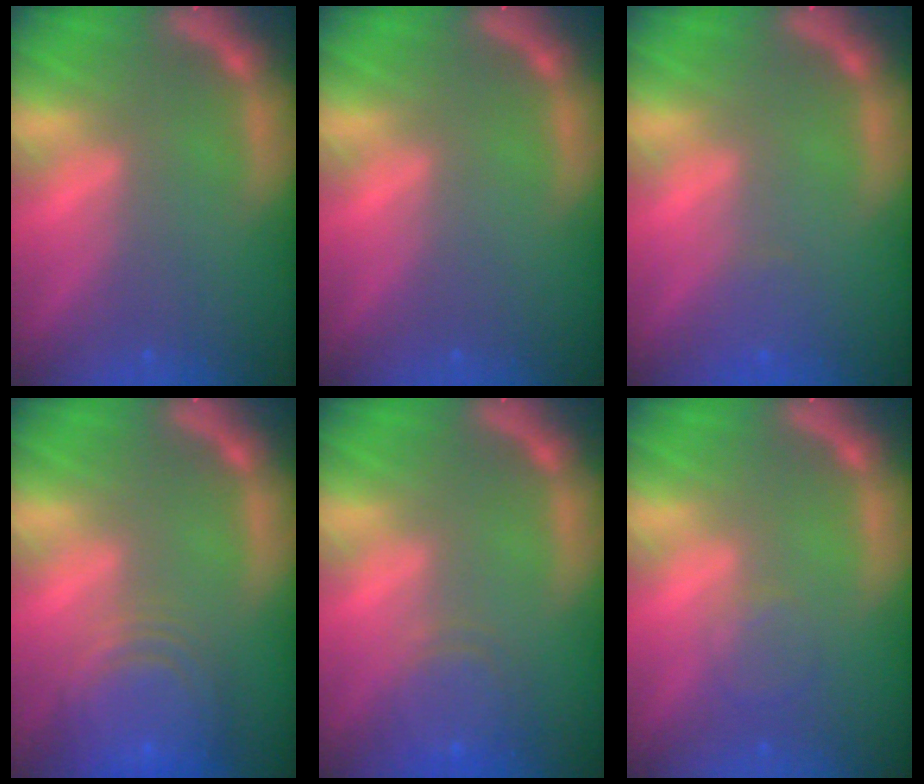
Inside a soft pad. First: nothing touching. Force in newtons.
{"total": 0.0}
{"total": 1.4}
{"total": 9.1}
{"total": 4.6}
{"total": 2.0}